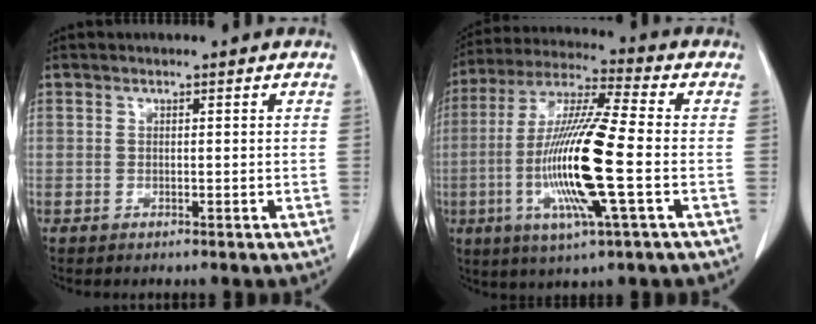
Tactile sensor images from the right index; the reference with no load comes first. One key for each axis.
{"total": 16.8, "fx": -3.4, "fy": 0.7, "fz": 16.4, "tx": -0.334, "ty": -0.013, "tz": -0.069}